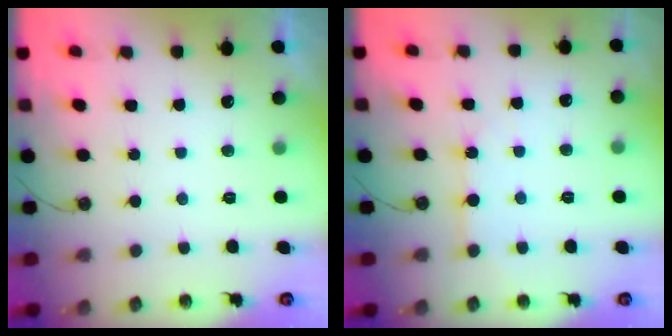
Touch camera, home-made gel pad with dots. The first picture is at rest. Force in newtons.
{"total": 4.9, "press": 4.9, "slide": 0.4}